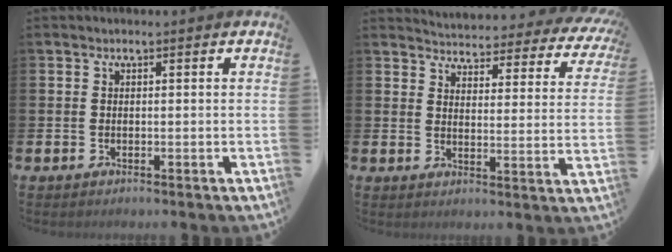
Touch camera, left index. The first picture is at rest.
{"total": 3.5, "force": [3.4, 0.8, 0.4], "torque": [-0.026, -0.037, 0.050]}